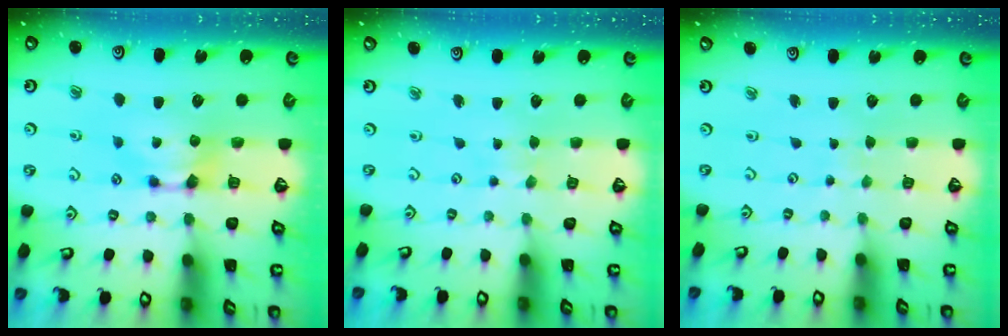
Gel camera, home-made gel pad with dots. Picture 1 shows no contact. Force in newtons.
{"total": 2.9, "press": 2.9, "slide": 0.0}
{"total": 6.2, "press": 6.2, "slide": 0.4}